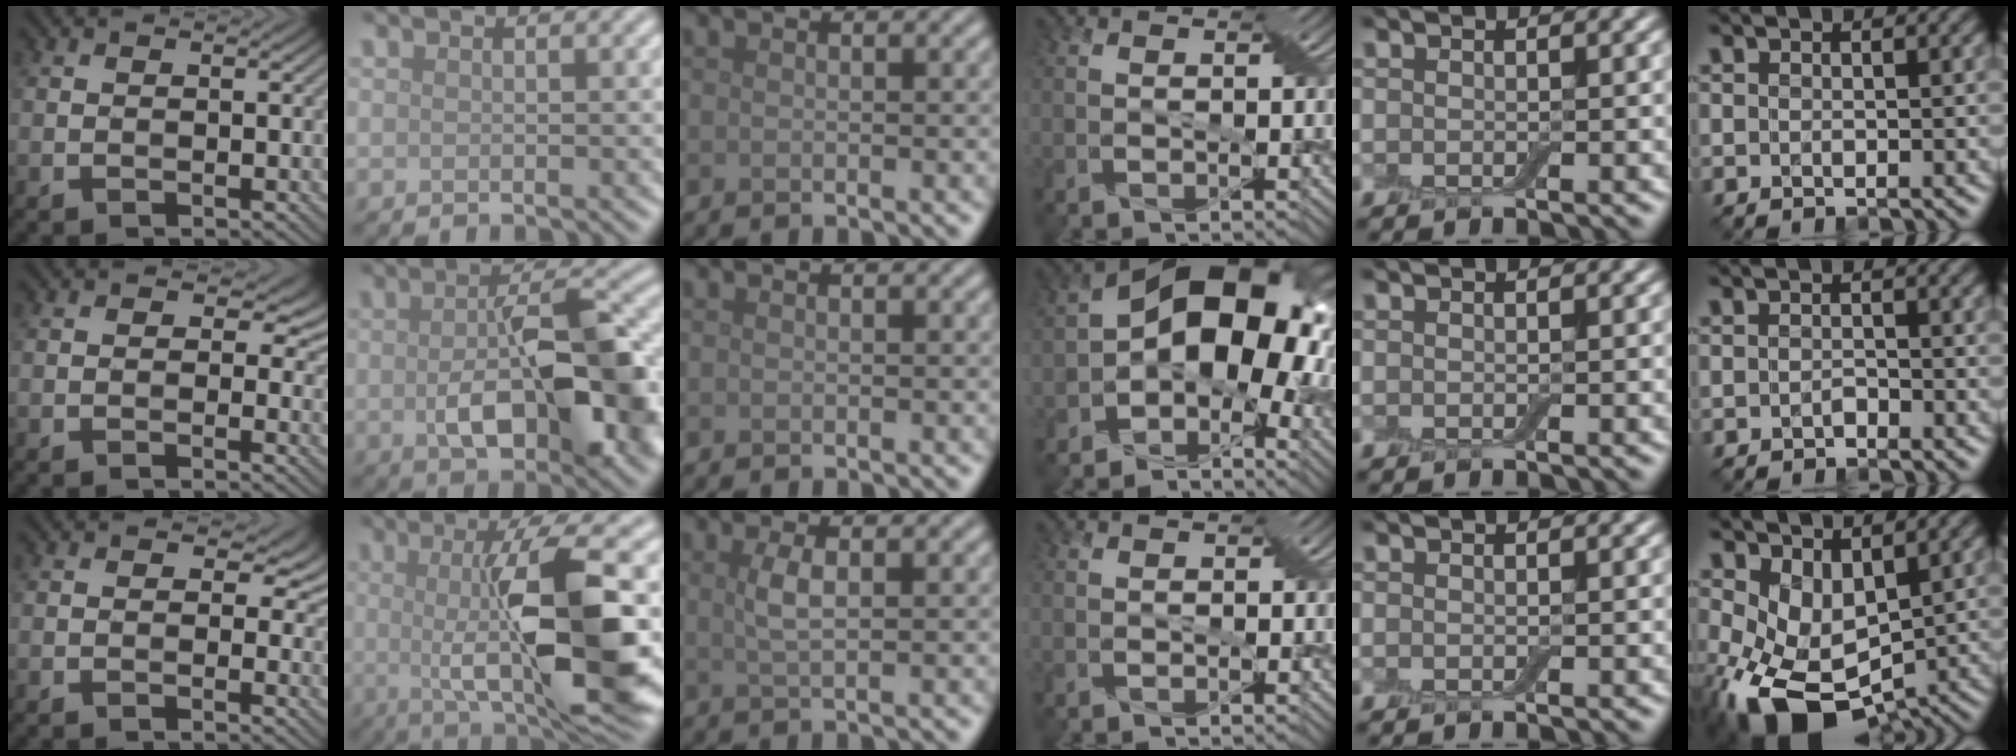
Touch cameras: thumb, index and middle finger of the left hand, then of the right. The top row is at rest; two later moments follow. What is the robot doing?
{"motion": "wrap", "object": "cling film"}